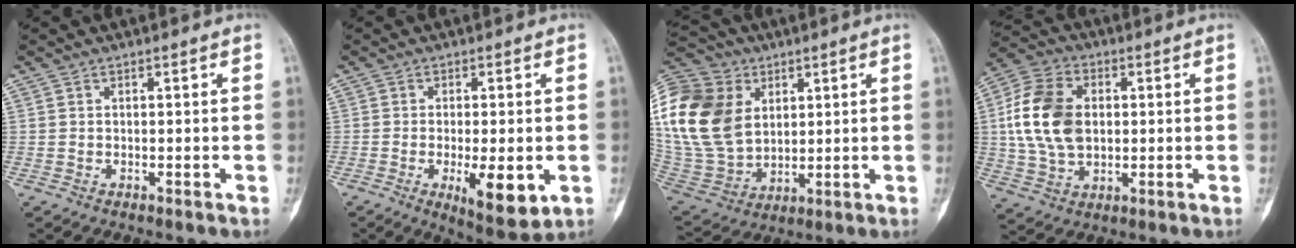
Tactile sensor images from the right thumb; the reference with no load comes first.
{"total": 9.5, "force": [-2.5, 3.2, 8.6], "torque": [-0.122, -0.019, -0.033]}
{"total": 26.4, "force": [7.2, 19.2, 16.5], "torque": [-0.368, 0.010, 0.148]}
{"total": 14.5, "force": [1.4, 10.0, 10.4], "torque": [-0.194, 0.011, 0.024]}